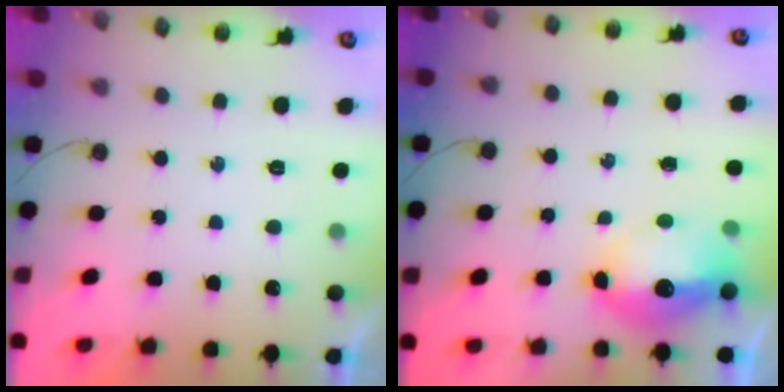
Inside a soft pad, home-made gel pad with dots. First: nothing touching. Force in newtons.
{"total": 14.5, "press": 12.7, "slide": 6.9}